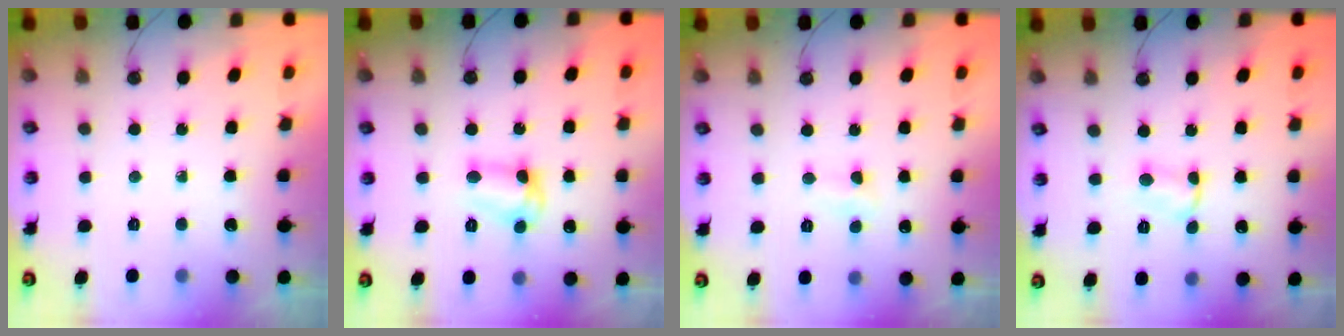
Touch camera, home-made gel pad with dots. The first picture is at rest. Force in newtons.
{"total": 9.1, "press": 9.1, "slide": 0.9}
{"total": 3.1, "press": 3.1, "slide": 0.5}
{"total": 2.9, "press": 2.7, "slide": 1.0}